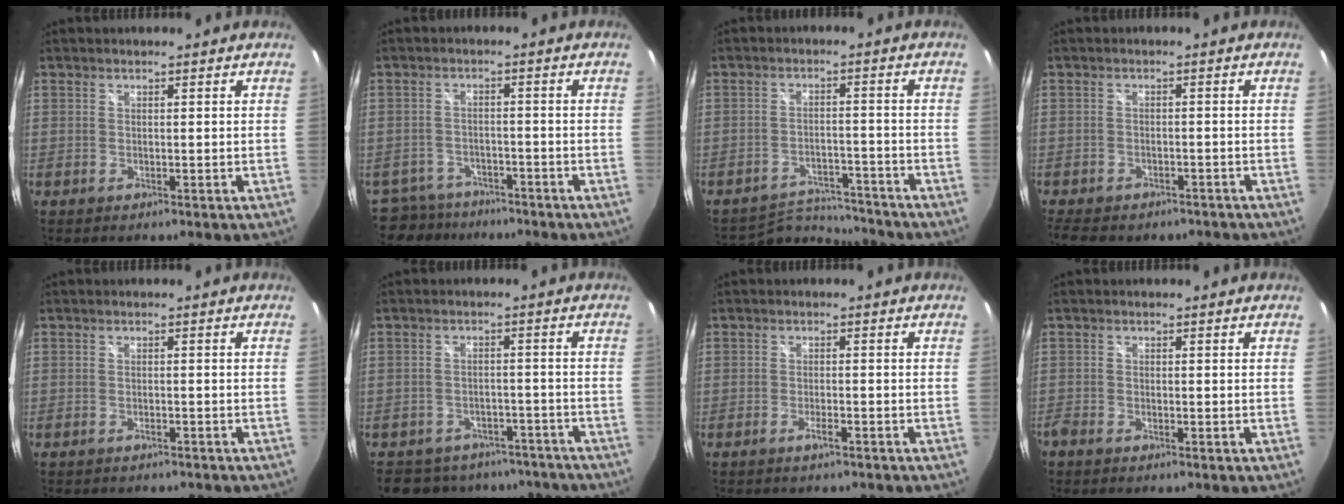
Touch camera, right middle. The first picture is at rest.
{"total": 8.6, "force": [-7.3, 4.2, 1.4], "torque": [-0.052, 0.002, -0.115]}
{"total": 8.5, "force": [-8.4, 1.2, 0.3], "torque": [-0.024, 0.011, -0.128]}
{"total": 8.9, "force": [-7.1, 3.8, 3.7], "torque": [-0.088, -0.020, -0.101]}
{"total": 3.2, "force": [-2.8, 1.0, 1.0], "torque": [-0.029, -0.009, -0.041]}
{"total": 15.0, "force": [-12.5, 7.2, 4.2], "torque": [-0.098, 0.019, -0.157]}
{"total": 2.0, "force": [-1.7, 0.3, 1.0], "torque": [-0.026, 0.002, -0.030]}
{"total": 1.5, "force": [-1.3, 0.4, 0.4], "torque": [-0.014, -0.004, -0.029]}